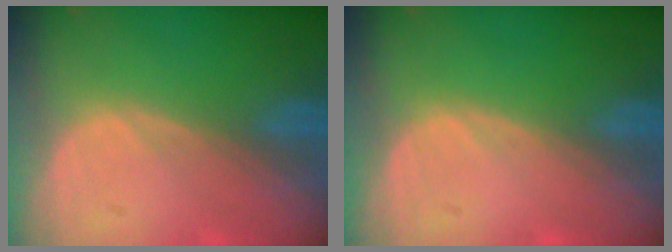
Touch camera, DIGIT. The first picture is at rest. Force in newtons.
{"total": 0.0}